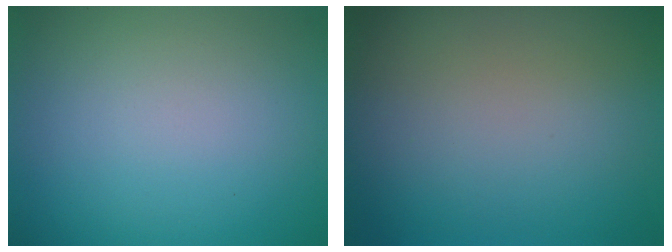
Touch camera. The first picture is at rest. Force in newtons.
{"total": 0.0}